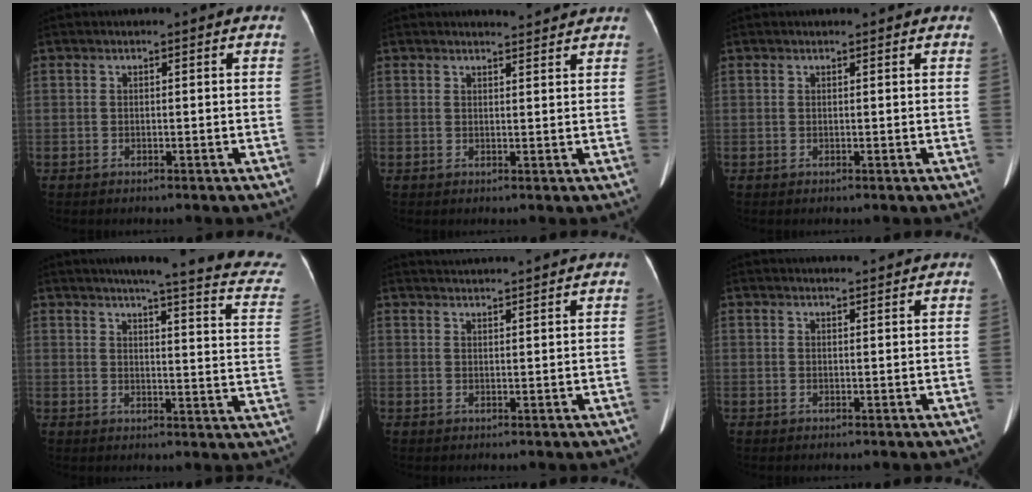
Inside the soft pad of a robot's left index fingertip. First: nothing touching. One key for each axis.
{"total": 3.0, "fx": 3.0, "fy": 0.0, "fz": 0.3, "tx": -0.011, "ty": 0.004, "tz": 0.037}
{"total": 1.2, "fx": 1.1, "fy": 0.2, "fz": 0.4, "tx": -0.010, "ty": 0.007, "tz": 0.014}
{"total": 19.6, "fx": 17.0, "fy": 0.9, "fz": 9.8, "tx": -0.118, "ty": -0.053, "tz": 0.180}
{"total": 7.8, "fx": 7.5, "fy": -0.6, "fz": 2.0, "tx": -0.034, "ty": 0.025, "tz": 0.098}
{"total": 5.4, "fx": 5.3, "fy": 0.2, "fz": 1.2, "tx": -0.018, "ty": 0.019, "tz": 0.058}